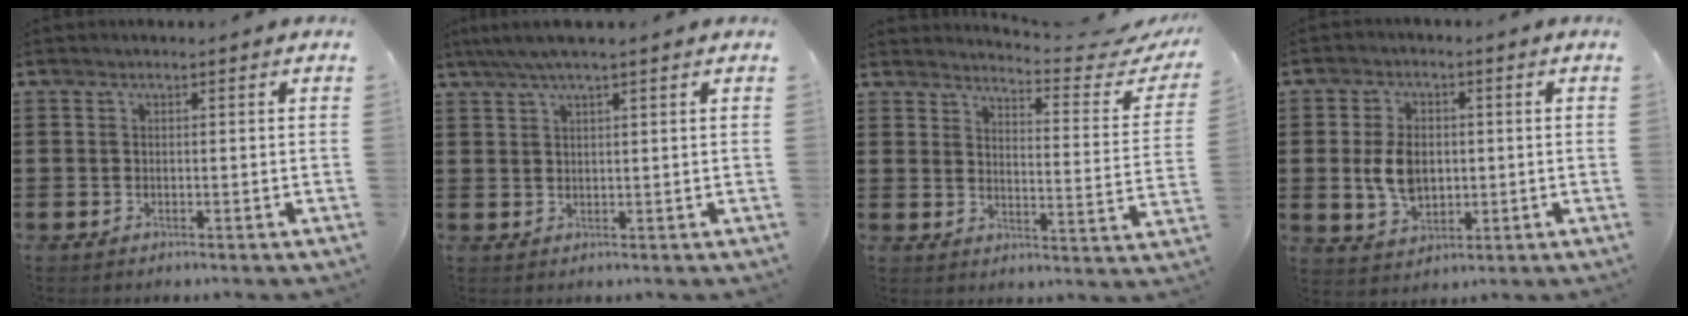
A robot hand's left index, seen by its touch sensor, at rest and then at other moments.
{"total": 2.6, "force": [1.7, 0.1, 2.0], "torque": [-0.043, 0.003, 0.029]}
{"total": 3.9, "force": [3.6, -0.3, 1.5], "torque": [-0.035, -0.036, 0.053]}
{"total": 6.4, "force": [0.1, 4.3, 4.7], "torque": [-0.108, 0.003, -0.007]}